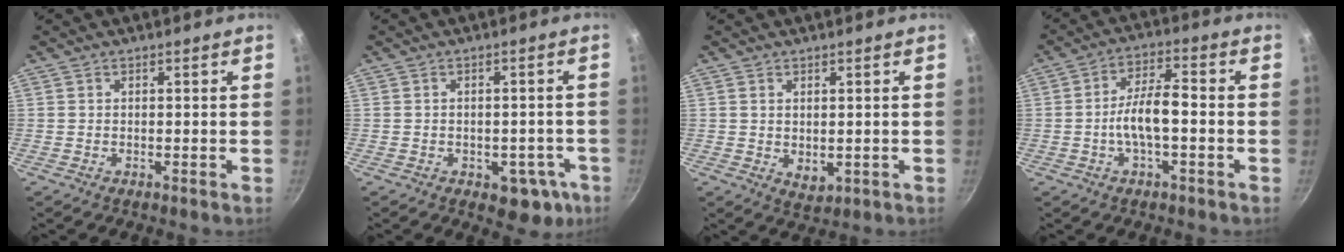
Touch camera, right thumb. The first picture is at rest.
{"total": 7.9, "force": [-3.0, 5.1, 5.2], "torque": [-0.022, 0.021, -0.025]}
{"total": 3.1, "force": [0.4, 2.1, 2.2], "torque": [-0.032, -0.011, 0.011]}
{"total": 7.9, "force": [-1.6, 2.9, 7.2], "torque": [-0.125, 0.032, -0.034]}